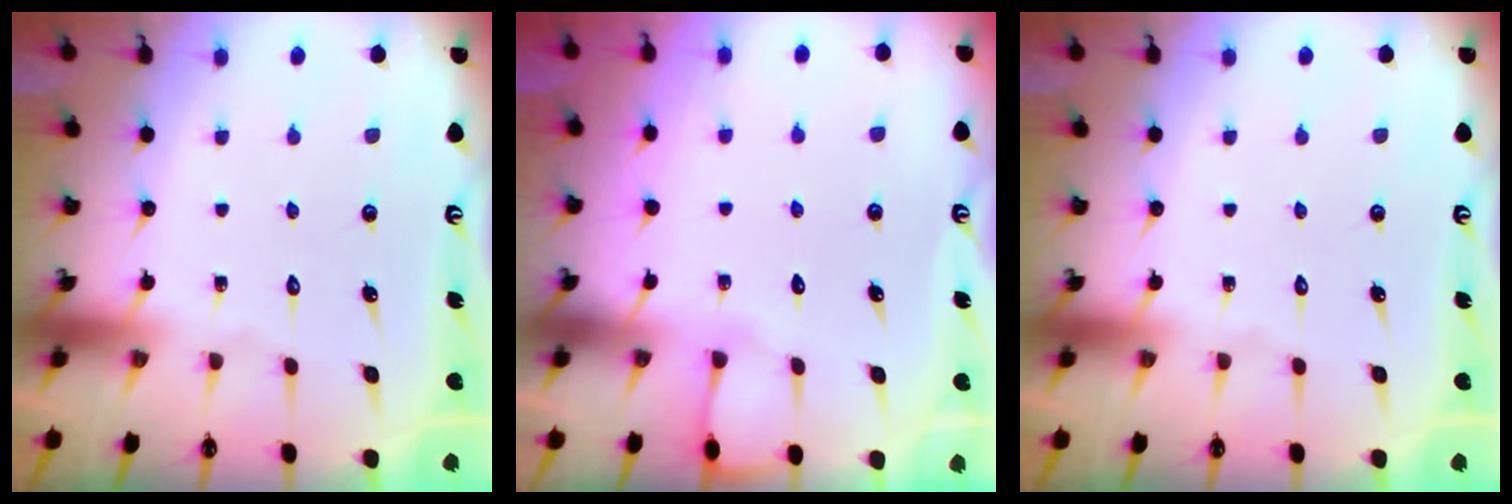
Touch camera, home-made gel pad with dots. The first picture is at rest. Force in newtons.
{"total": 2.9, "press": 2.9, "slide": 0.5}
{"total": 0.0}